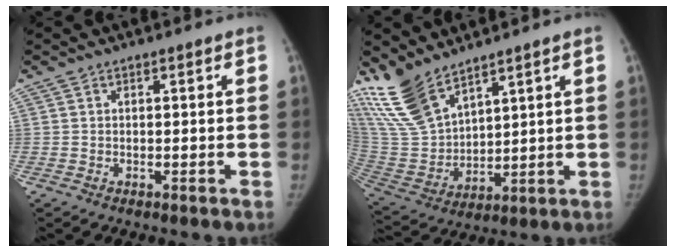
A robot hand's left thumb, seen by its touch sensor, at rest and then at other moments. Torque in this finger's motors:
{"motor_torque": [0.12, 0.15, 1.16, -1.61, 0.06]}